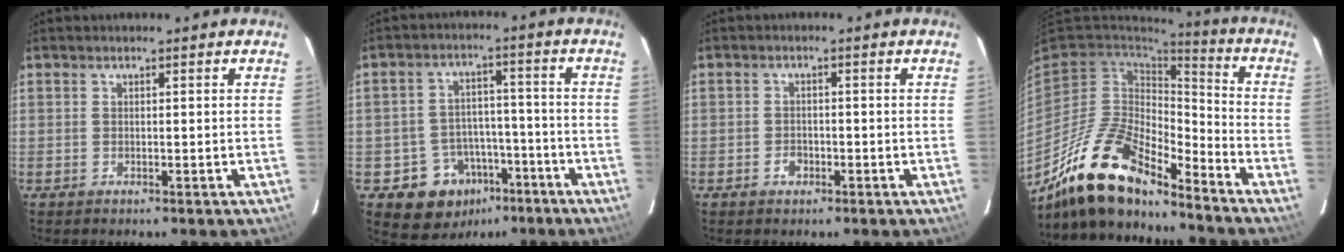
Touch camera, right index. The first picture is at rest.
{"total": 10.6, "force": [-6.1, 8.3, 2.6], "torque": [-0.060, 0.034, -0.070]}
{"total": 2.2, "force": [-1.1, 1.6, 0.8], "torque": [-0.015, 0.003, -0.017]}
{"total": 18.2, "force": [-14.5, 5.6, 9.5], "torque": [-0.198, -0.016, -0.274]}